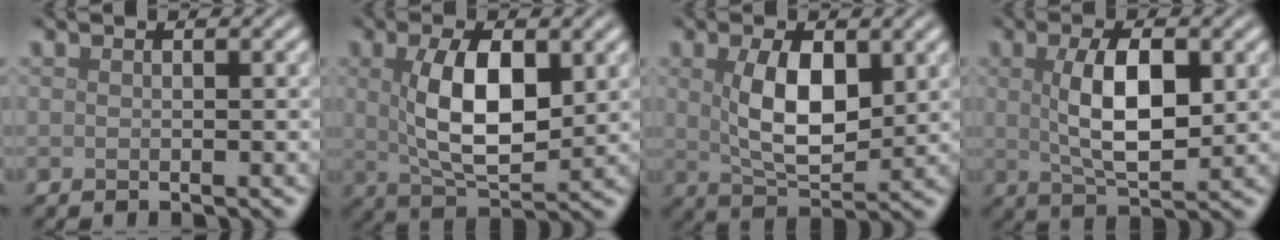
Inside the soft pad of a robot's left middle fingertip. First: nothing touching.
{"total": 7.3, "force": [1.2, 3.2, 6.4], "torque": [-0.122, -0.002, 0.027]}
{"total": 6.0, "force": [1.2, 2.9, 5.1], "torque": [-0.099, -0.002, 0.028]}
{"total": 6.2, "force": [0.9, 2.6, 5.6], "torque": [-0.104, 0.000, 0.020]}